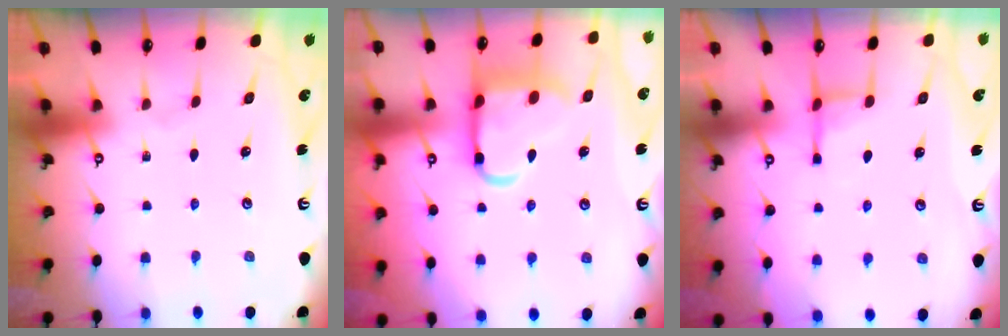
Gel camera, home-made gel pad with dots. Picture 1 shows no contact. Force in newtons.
{"total": 13.3, "press": 13.2, "slide": 1.6}
{"total": 4.3, "press": 4.2, "slide": 0.7}